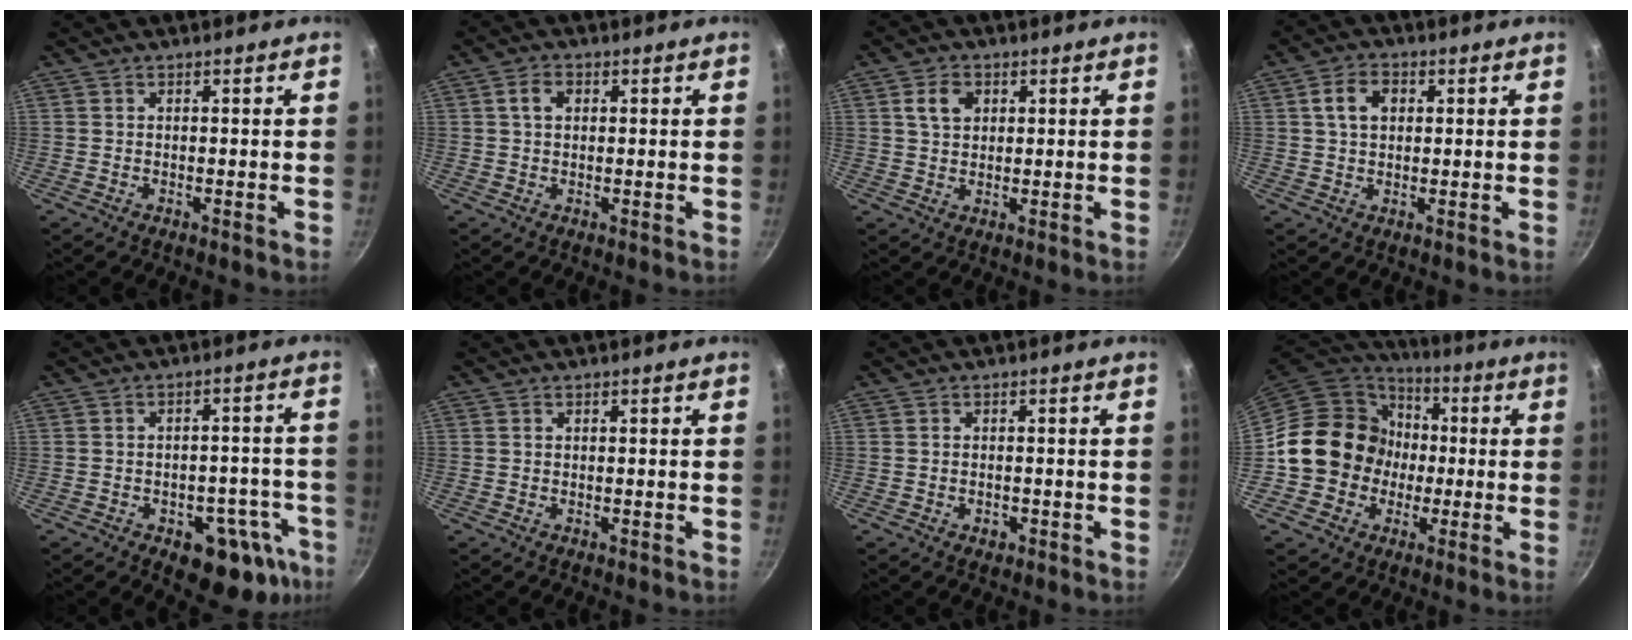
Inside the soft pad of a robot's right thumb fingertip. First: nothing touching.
{"total": 3.2, "force": [0.8, 2.2, 2.1], "torque": [-0.030, 0.005, 0.012]}
{"total": 4.8, "force": [1.7, 3.5, 2.8], "torque": [-0.037, 0.000, 0.029]}
{"total": 5.7, "force": [1.4, 4.0, 3.8], "torque": [-0.052, 0.007, 0.021]}
{"total": 13.7, "force": [-6.7, 8.0, 9.0], "torque": [-0.049, 0.038, -0.076]}
{"total": 0.0}
{"total": 1.7, "force": [-0.7, 1.2, 1.1], "torque": [-0.016, 0.002, -0.010]}
{"total": 16.7, "force": [-0.6, 15.2, 6.9], "torque": [-0.086, 0.031, -0.012]}